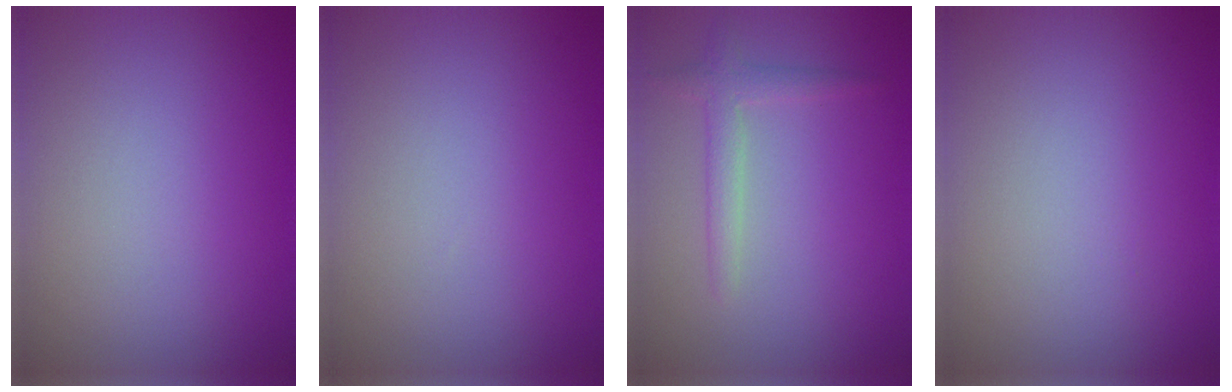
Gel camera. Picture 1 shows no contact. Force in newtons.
{"total": 0.0}
{"total": 2.0, "press": 2.0, "slide": 0.0}
{"total": 0.0}